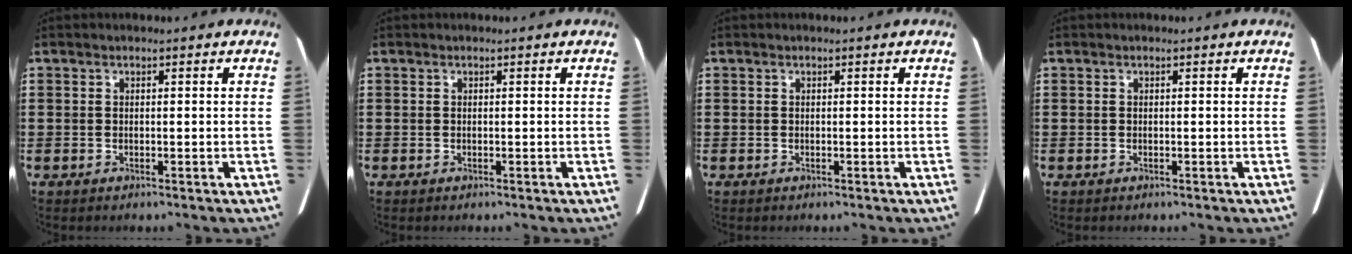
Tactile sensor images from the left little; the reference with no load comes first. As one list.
[{"total": 0.0}, {"total": 0.0}, {"total": 0.0}]